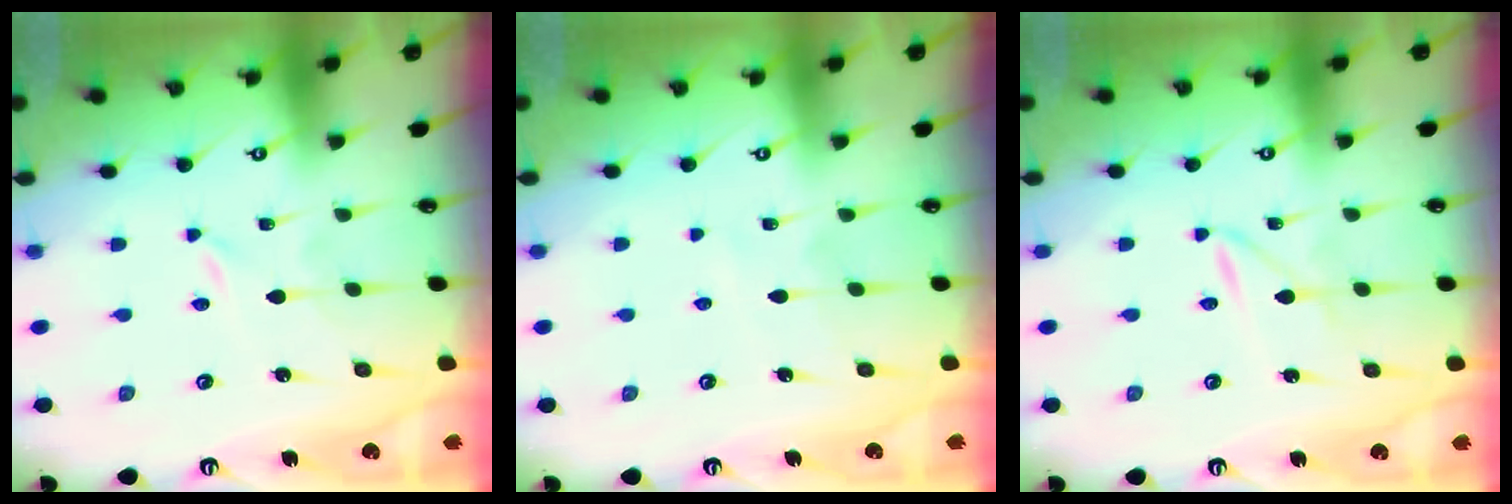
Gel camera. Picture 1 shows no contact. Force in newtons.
{"total": 4.4, "press": 4.4, "slide": 0.4}
{"total": 1.6, "press": 1.5, "slide": 0.2}